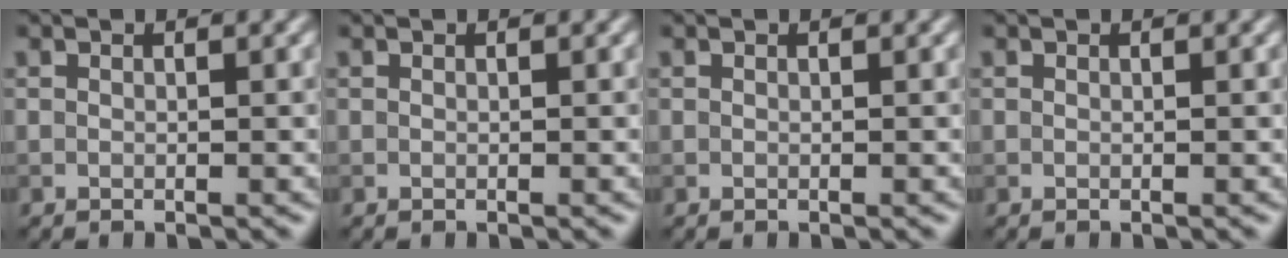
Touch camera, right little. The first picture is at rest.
{"total": 0.0}
{"total": 0.0}
{"total": 0.0}